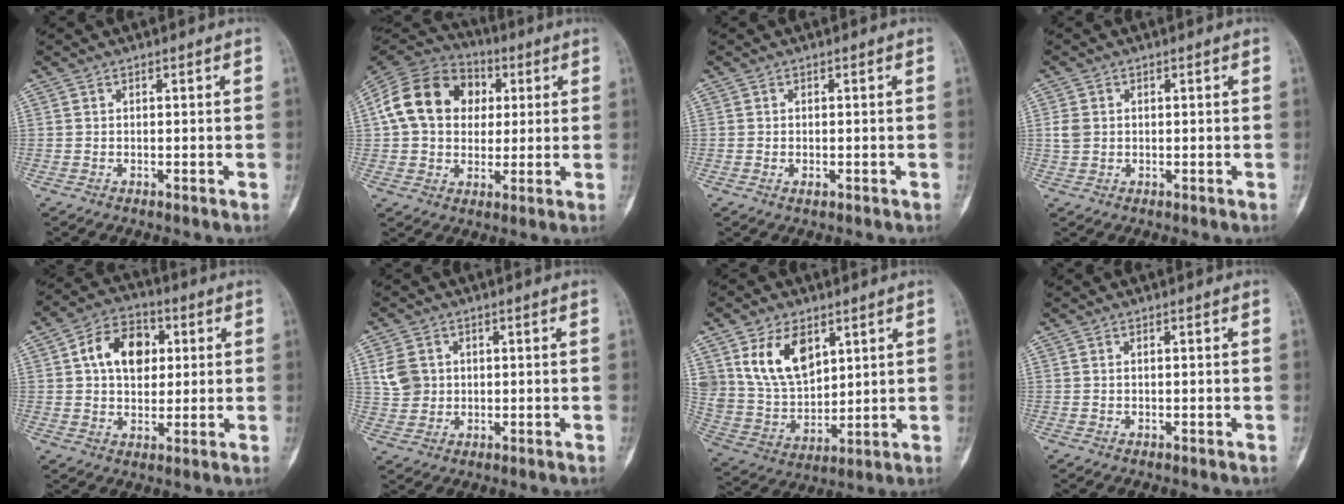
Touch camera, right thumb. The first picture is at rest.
{"total": 18.0, "force": [3.1, 14.2, 10.6], "torque": [-0.179, 0.023, 0.047]}
{"total": 1.0, "force": [-0.4, 0.6, 0.8], "torque": [-0.011, 0.003, -0.004]}
{"total": 2.6, "force": [0.3, 2.1, 1.4], "torque": [-0.025, 0.004, 0.007]}
{"total": 11.6, "force": [2.8, 8.2, 7.8], "torque": [-0.098, 0.006, 0.039]}
{"total": 5.6, "force": [1.4, 4.9, 2.5], "torque": [-0.028, 0.000, 0.031]}
{"total": 13.8, "force": [6.3, 8.7, 8.7], "torque": [-0.139, -0.027, 0.142]}
{"total": 0.0}